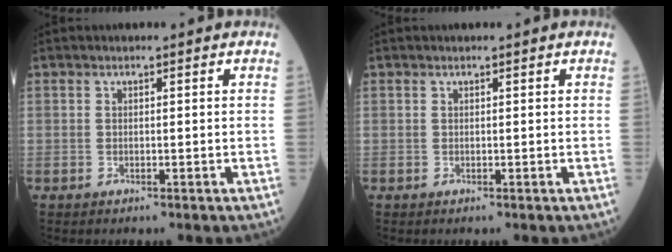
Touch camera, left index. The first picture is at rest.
{"total": 0.0}